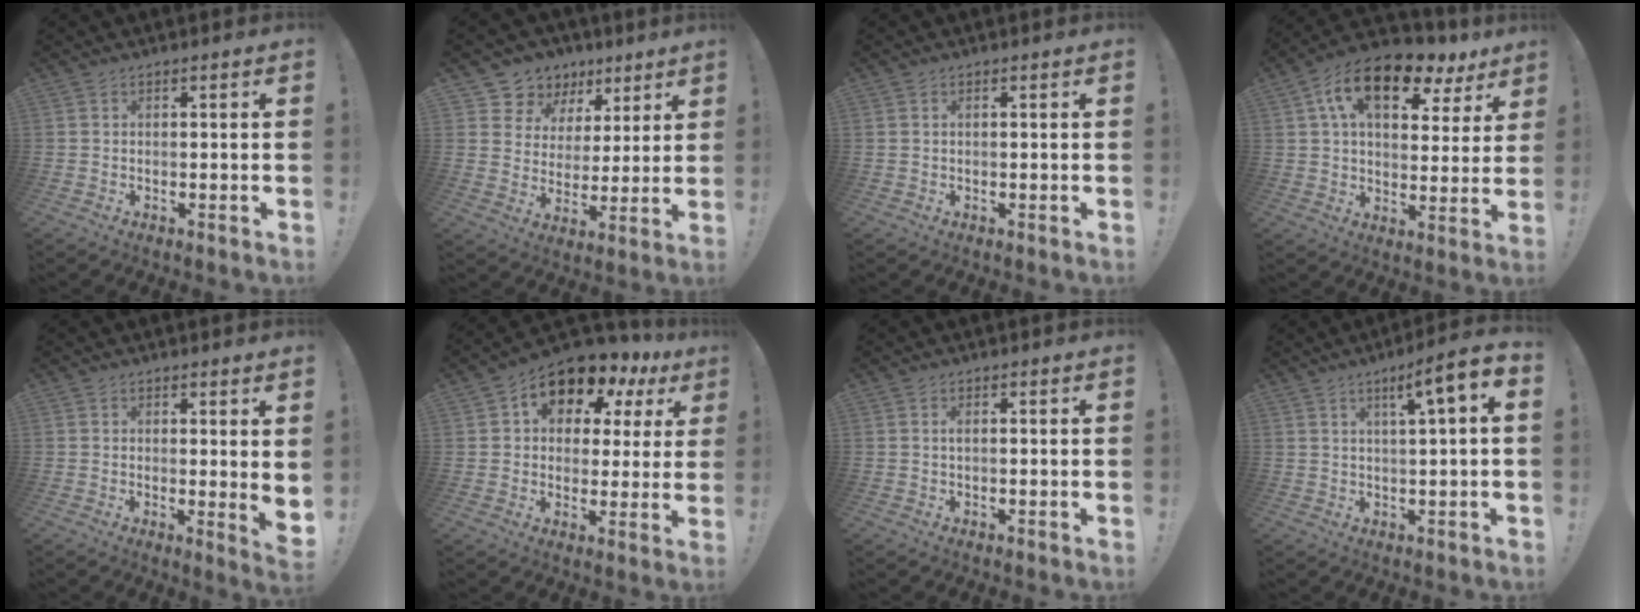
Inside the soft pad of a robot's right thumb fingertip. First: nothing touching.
{"total": 9.2, "force": [5.3, 7.3, 1.8], "torque": [-0.034, -0.041, 0.107]}
{"total": 0.6, "force": [0.3, 0.3, 0.4], "torque": [-0.013, 0.003, 0.007]}
{"total": 16.4, "force": [8.5, 8.3, 11.3], "torque": [-0.187, -0.039, 0.145]}
{"total": 3.8, "force": [1.2, 0.4, 3.5], "torque": [-0.026, -0.027, 0.022]}
{"total": 10.3, "force": [6.1, 6.7, 5.0], "torque": [-0.076, -0.049, 0.109]}
{"total": 0.8, "force": [0.0, 0.1, 0.8], "torque": [-0.017, 0.002, 0.000]}
{"total": 7.6, "force": [2.8, 0.3, 7.0], "torque": [-0.095, -0.016, 0.035]}